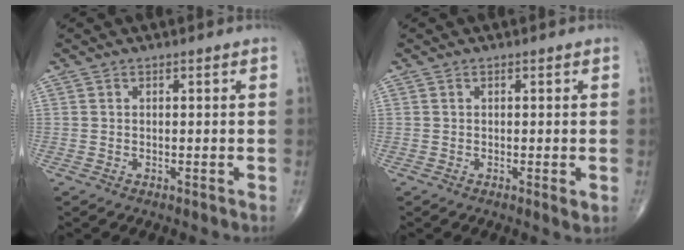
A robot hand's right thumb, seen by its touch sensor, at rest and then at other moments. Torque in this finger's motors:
{"motor_torque": [0.24, 0.65, 0.18, -0.20, 0.06]}